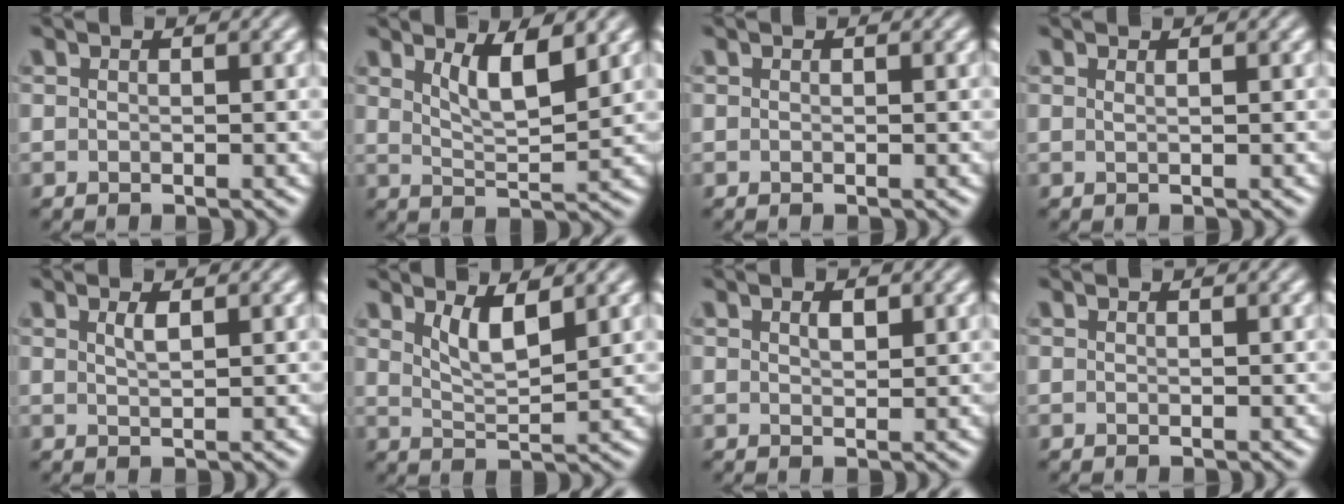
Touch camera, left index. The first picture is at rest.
{"total": 4.0, "force": [2.3, 1.0, 3.1], "torque": [-0.058, -0.007, 0.044]}
{"total": 0.0}
{"total": 0.7, "force": [0.4, 0.3, 0.6], "torque": [-0.003, -0.003, 0.001]}
{"total": 1.2, "force": [0.7, 0.3, 1.0], "torque": [-0.017, 0.002, 0.011]}
{"total": 3.1, "force": [1.9, 0.8, 2.3], "torque": [-0.044, -0.009, 0.038]}
{"total": 1.2, "force": [0.6, 0.6, 0.9], "torque": [-0.017, 0.000, 0.011]}
{"total": 0.0}